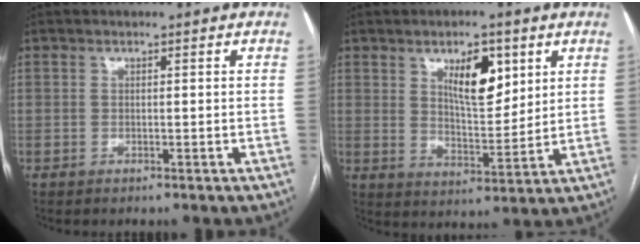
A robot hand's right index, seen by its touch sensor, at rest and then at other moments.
{"total": 8.7, "force": [4.0, 3.3, 7.0], "torque": [-0.115, 0.000, 0.072]}